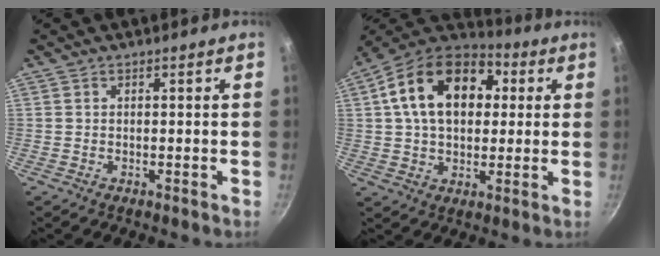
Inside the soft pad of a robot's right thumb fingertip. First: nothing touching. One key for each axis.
{"total": 19.8, "fx": 4.4, "fy": 13.4, "fz": 13.9, "tx": -0.211, "ty": 0.025, "tz": 0.056}